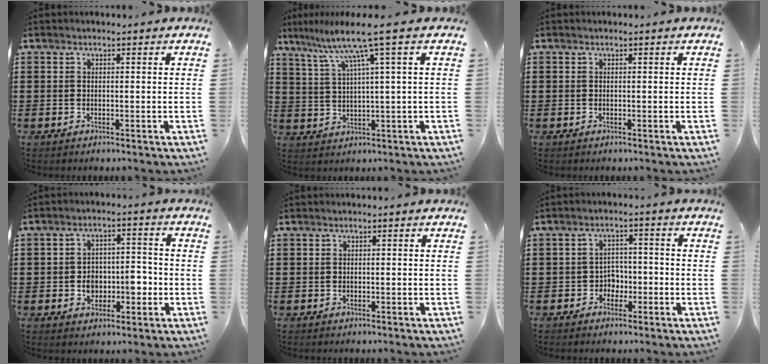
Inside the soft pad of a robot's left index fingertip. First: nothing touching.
{"total": 8.4, "force": [4.3, -0.7, 7.2], "torque": [-0.160, -0.019, 0.068]}
{"total": 0.0}
{"total": 5.6, "force": [-1.4, 4.0, 3.7], "torque": [-0.058, 0.003, -0.031]}
{"total": 0.0}
{"total": 3.1, "force": [-1.7, 2.3, 1.2], "torque": [-0.032, 0.006, -0.038]}